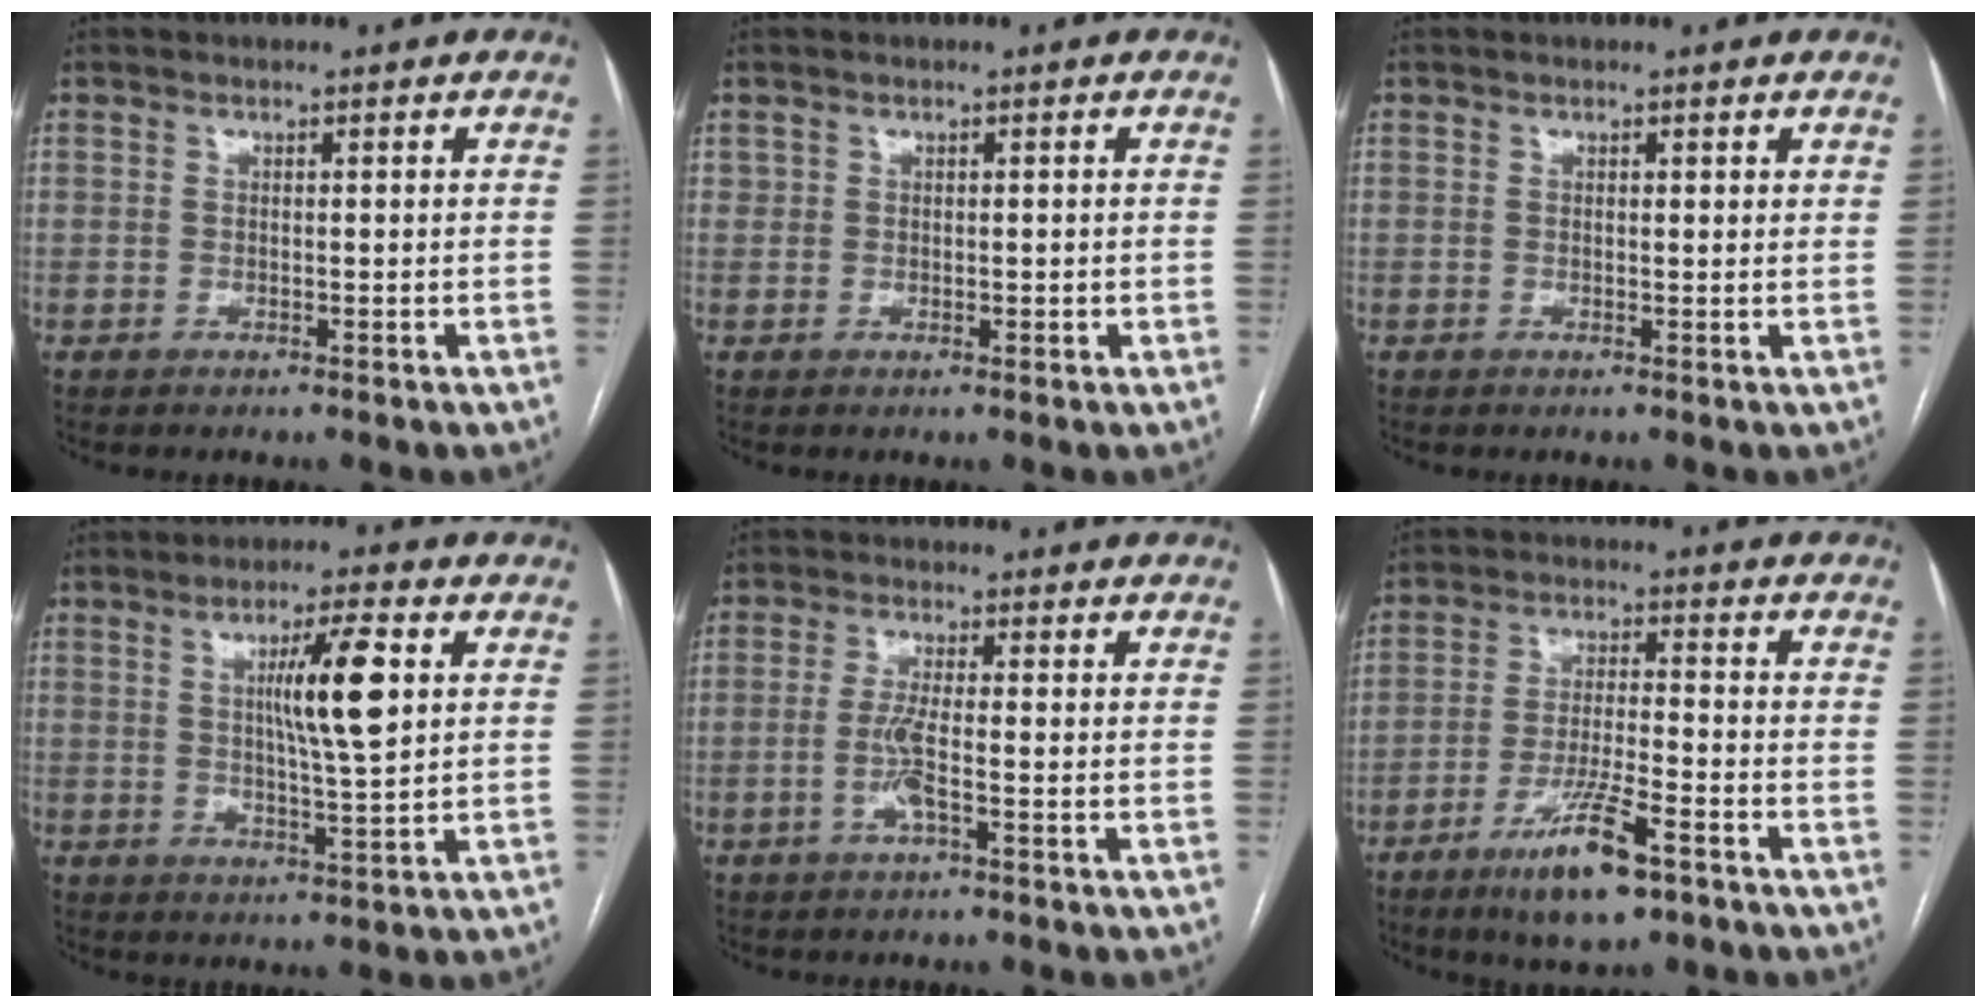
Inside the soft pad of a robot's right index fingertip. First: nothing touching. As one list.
[{"total": 1.1, "force": [0.2, 0.9, 0.6], "torque": [-0.012, 0.007, 0.009]}, {"total": 0.7, "force": [0.5, 0.2, 0.4], "torque": [-0.006, -0.001, 0.004]}, {"total": 8.8, "force": [2.1, 0.1, 8.5], "torque": [-0.144, -0.001, 0.035]}, {"total": 3.9, "force": [-1.2, 0.0, 3.7], "torque": [-0.077, -0.005, -0.027]}, {"total": 10.2, "force": [-6.1, 1.4, 8.1], "torque": [-0.152, -0.018, -0.105]}]